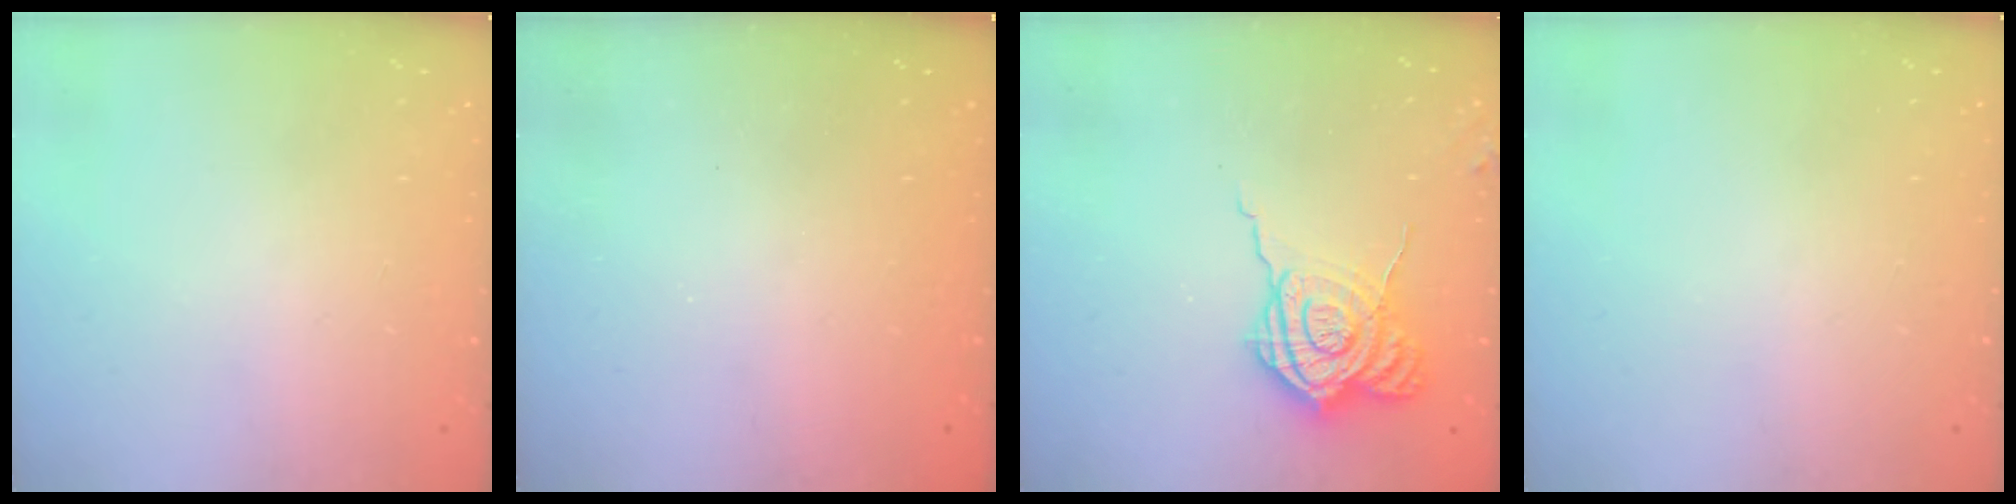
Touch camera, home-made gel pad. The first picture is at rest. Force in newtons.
{"total": 2.4, "press": 2.2, "slide": 0.8}
{"total": 11.2, "press": 11.1, "slide": 1.3}
{"total": 0.0}